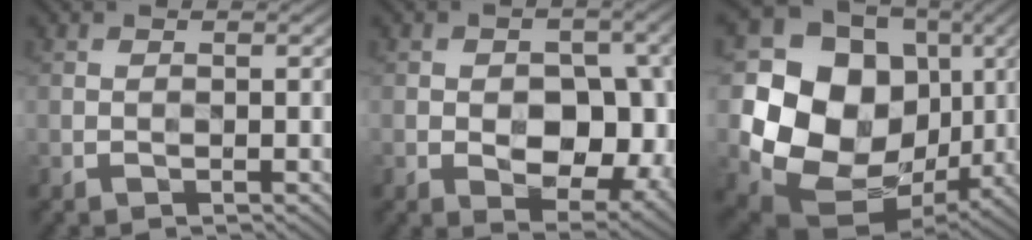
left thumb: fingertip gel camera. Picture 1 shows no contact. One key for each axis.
{"total": 10.6, "fx": -2.1, "fy": 6.6, "fz": 8.0, "tx": -0.101, "ty": -0.007, "tz": -0.030}
{"total": 16.5, "fx": 0.6, "fy": 14.1, "fz": 8.5, "tx": -0.186, "ty": -0.024, "tz": 0.017}